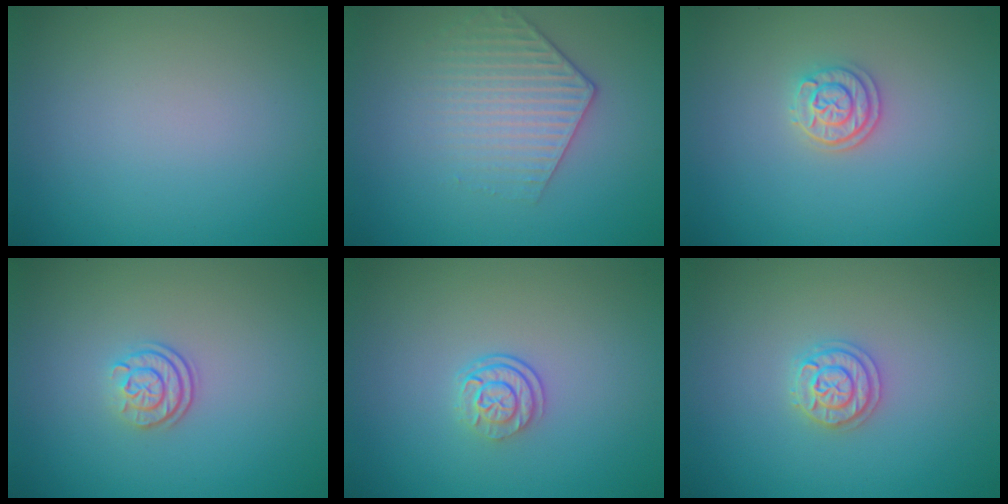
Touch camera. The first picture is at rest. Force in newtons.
{"total": 3.2, "press": 2.8, "slide": 1.5}
{"total": 2.2, "press": 2.1, "slide": 0.9}
{"total": 2.4, "press": 1.8, "slide": 1.5}
{"total": 2.4, "press": 1.8, "slide": 1.6}
{"total": 2.0, "press": 2.0, "slide": 0.3}